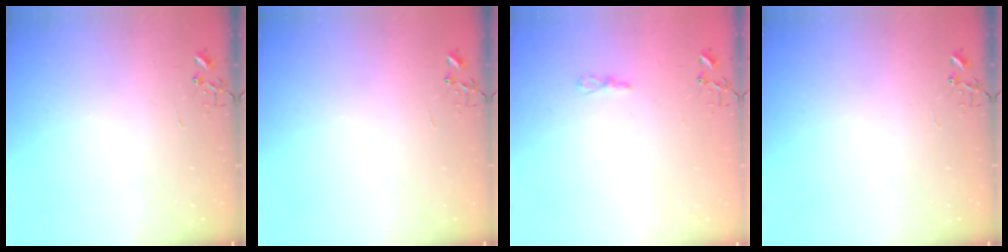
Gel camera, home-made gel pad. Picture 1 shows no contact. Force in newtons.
{"total": 0.0}
{"total": 2.9, "press": 2.9, "slide": 0.4}
{"total": 0.0}